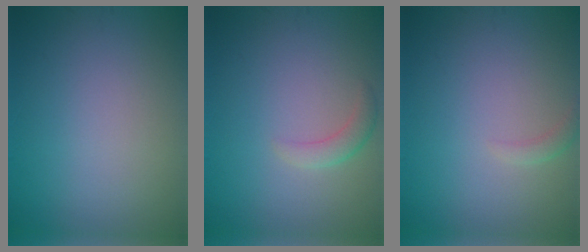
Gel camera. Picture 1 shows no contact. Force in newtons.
{"total": 1.7, "press": 1.7, "slide": 0.1}
{"total": 1.0, "press": 0.9, "slide": 0.2}